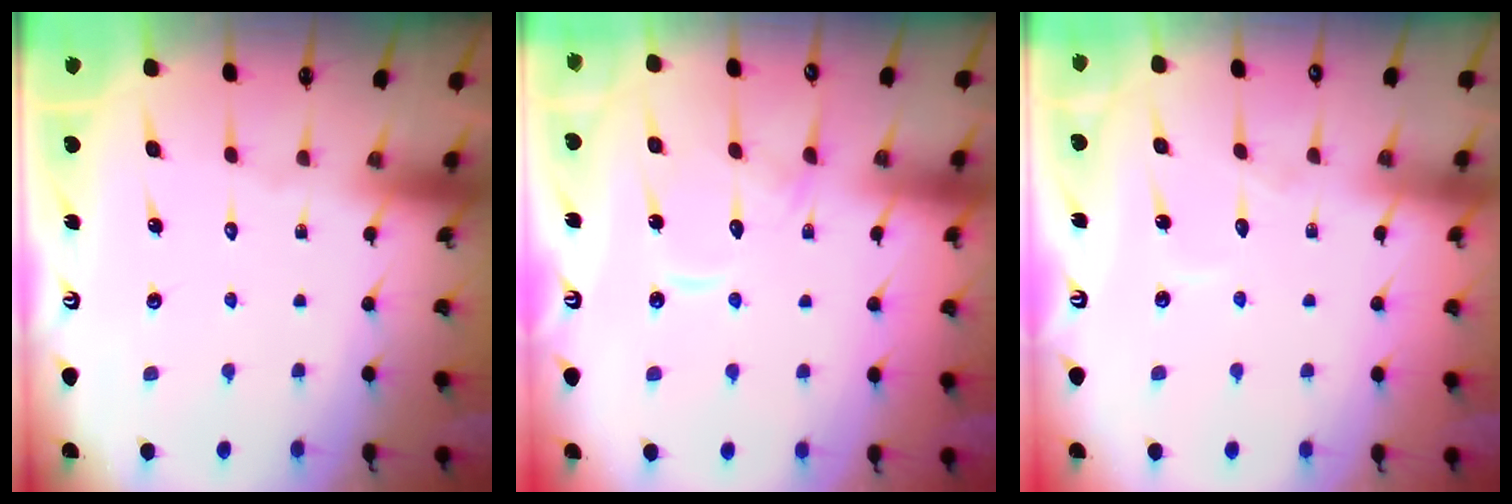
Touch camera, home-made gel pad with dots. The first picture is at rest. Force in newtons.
{"total": 12.2, "press": 12.1, "slide": 1.2}
{"total": 2.9, "press": 2.9, "slide": 0.3}